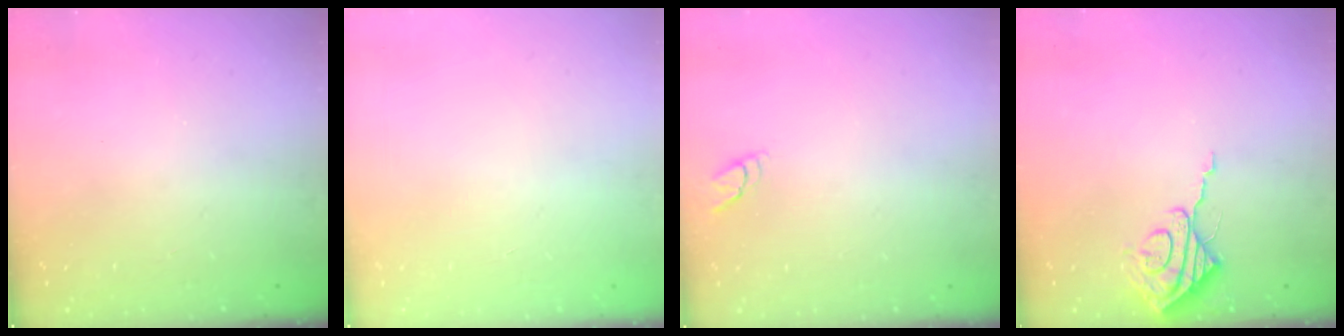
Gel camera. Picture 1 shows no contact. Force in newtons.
{"total": 0.0}
{"total": 3.7, "press": 3.7, "slide": 0.3}
{"total": 8.3, "press": 8.3, "slide": 0.4}